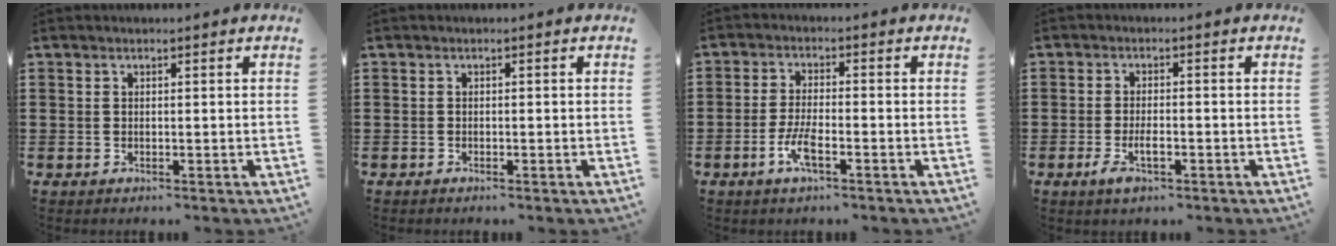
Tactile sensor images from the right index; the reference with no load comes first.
{"total": 0.6, "force": [-0.5, 0.0, 0.1], "torque": [-0.003, -0.001, -0.011]}
{"total": 4.5, "force": [-2.1, 1.1, 3.8], "torque": [-0.083, -0.005, -0.043]}
{"total": 3.7, "force": [-1.6, 1.3, 3.1], "torque": [-0.067, -0.004, -0.032]}